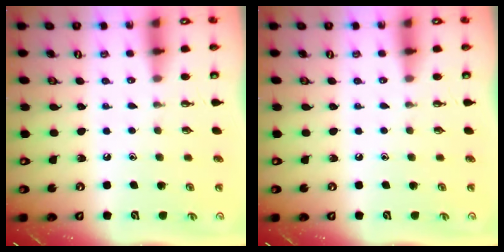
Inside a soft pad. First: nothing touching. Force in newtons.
{"total": 0.0}